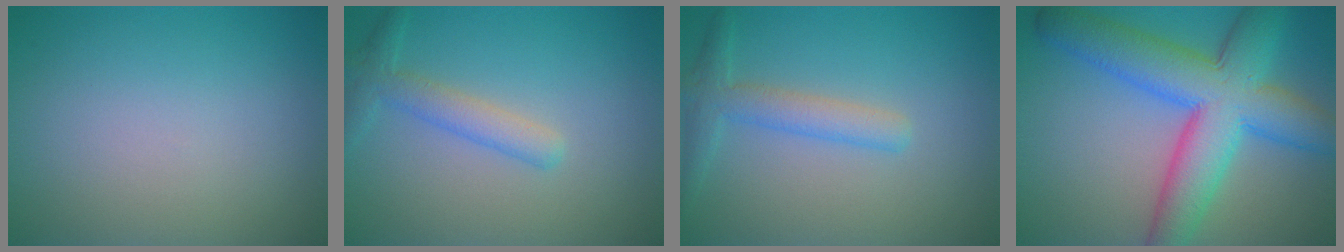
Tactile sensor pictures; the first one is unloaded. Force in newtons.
{"total": 2.6, "press": 2.6, "slide": 0.1}
{"total": 2.8, "press": 2.8, "slide": 0.1}
{"total": 10.2, "press": 10.2, "slide": 0.2}